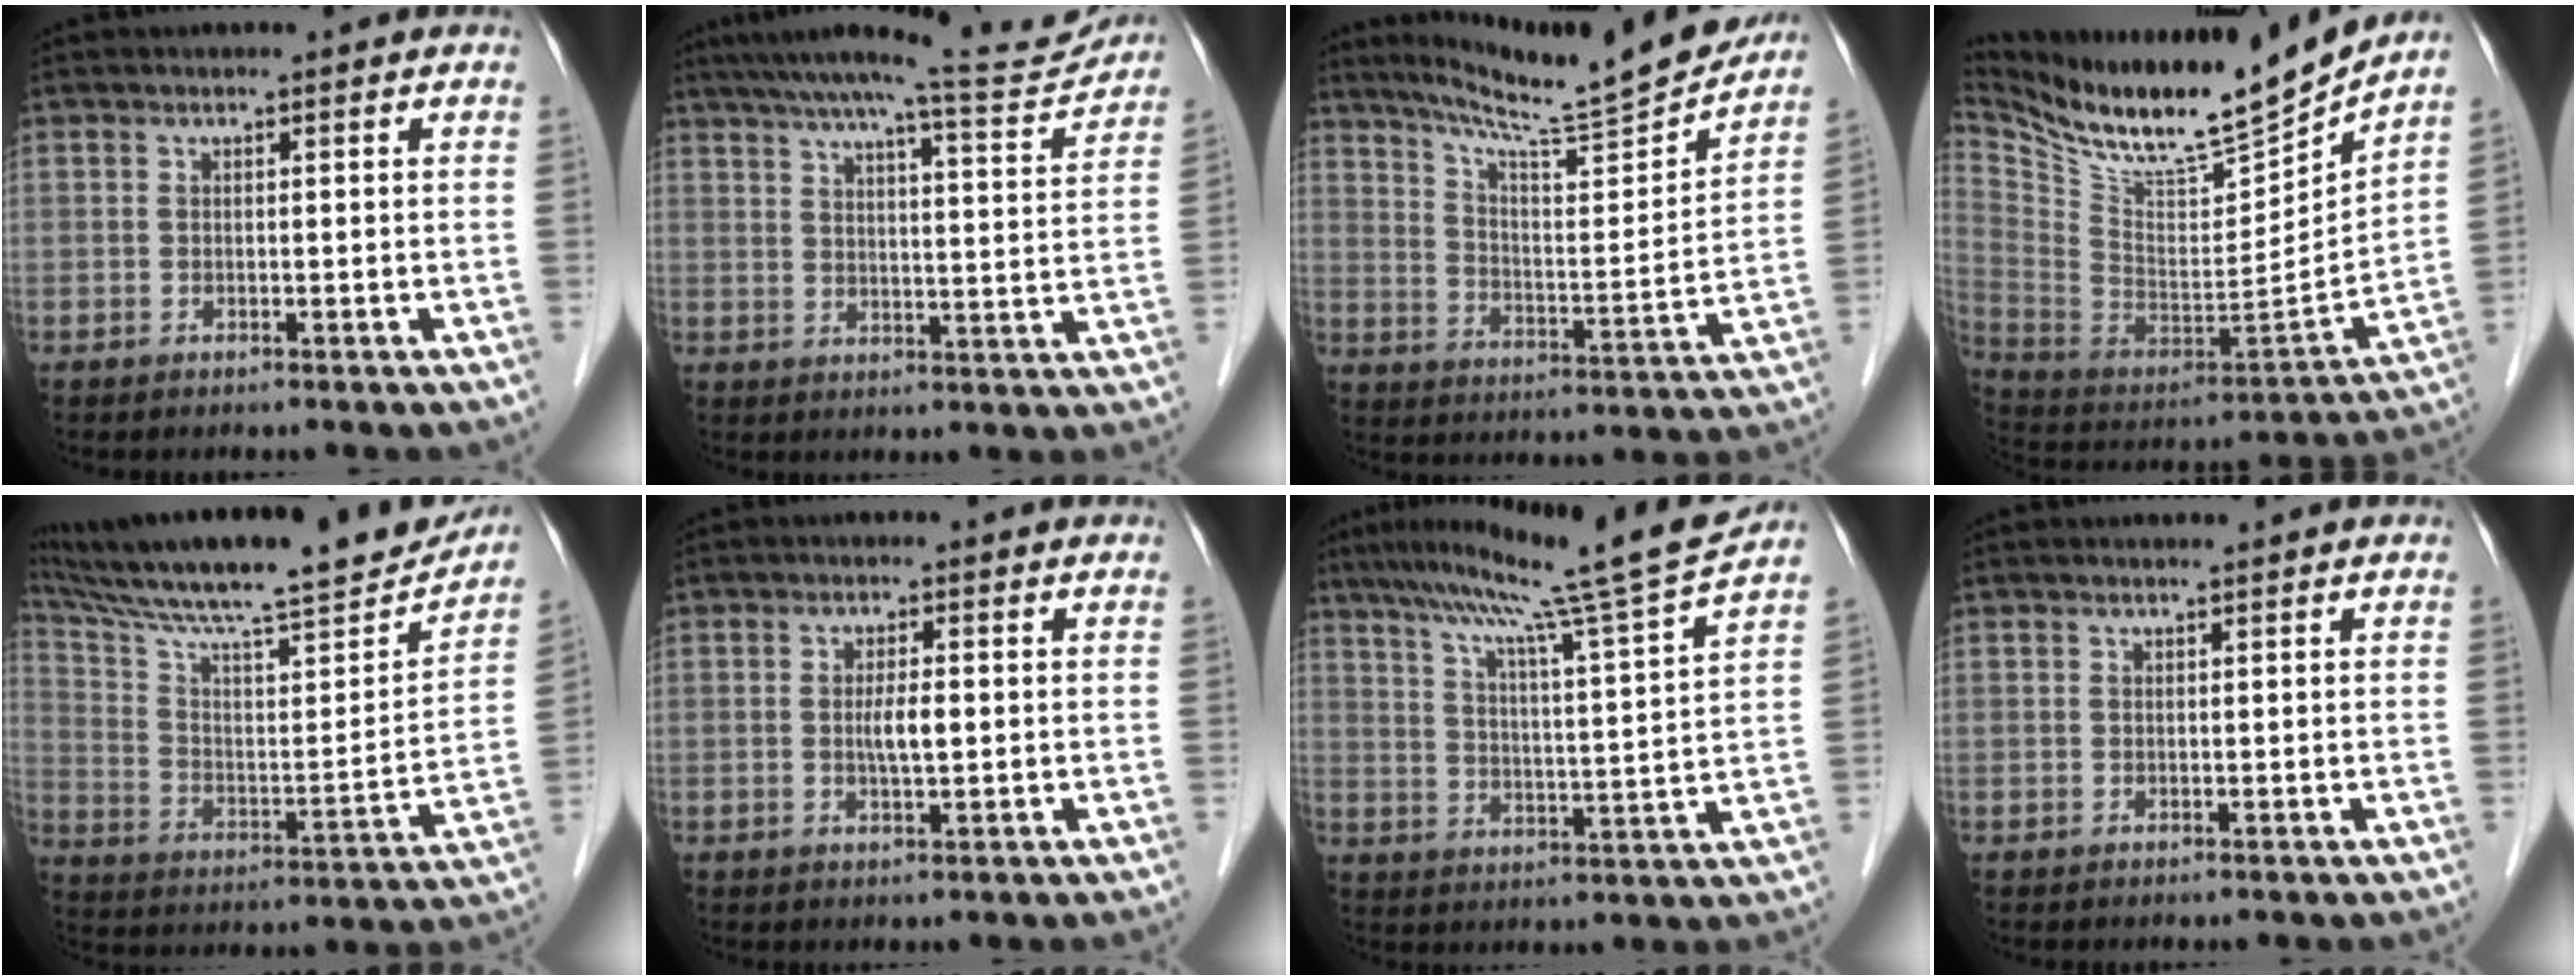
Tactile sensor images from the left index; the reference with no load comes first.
{"total": 13.9, "force": [13.0, 0.1, 4.9], "torque": [-0.076, -0.011, 0.176]}
{"total": 18.1, "force": [16.5, -0.5, 7.3], "torque": [-0.117, -0.033, 0.247]}
{"total": 20.4, "force": [18.2, 1.0, 9.2], "torque": [-0.176, -0.045, 0.317]}
{"total": 25.6, "force": [21.9, 2.6, 13.1], "torque": [-0.221, -0.005, 0.329]}
{"total": 2.9, "force": [0.0, 0.5, 2.9], "torque": [-0.054, -0.001, 0.001]}
{"total": 15.8, "force": [13.0, -3.1, 8.3], "torque": [-0.137, -0.023, 0.187]}
{"total": 0.9, "force": [0.8, -0.2, 0.4], "torque": [-0.009, 0.004, 0.017]}